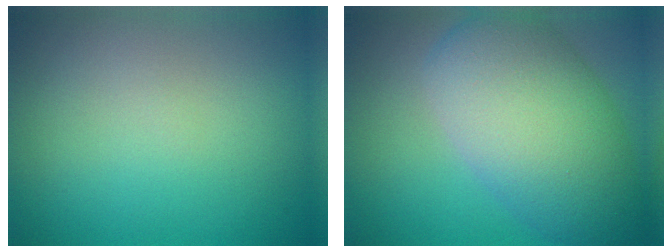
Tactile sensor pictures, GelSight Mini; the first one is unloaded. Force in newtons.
{"total": 9.2, "press": 9.2, "slide": 0.2}